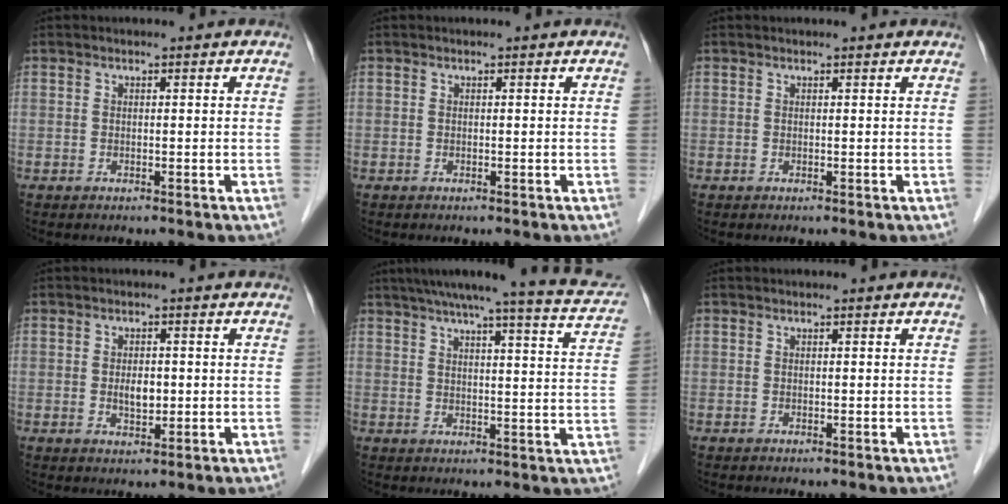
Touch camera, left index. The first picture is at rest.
{"total": 0.0}
{"total": 1.4, "force": [1.3, 0.2, 0.3], "torque": [-0.012, 0.012, 0.012]}
{"total": 2.8, "force": [-0.1, 1.5, 2.3], "torque": [-0.042, -0.001, 0.001]}
{"total": 16.8, "force": [14.3, 1.1, 8.7], "torque": [-0.120, -0.003, 0.166]}
{"total": 0.0}